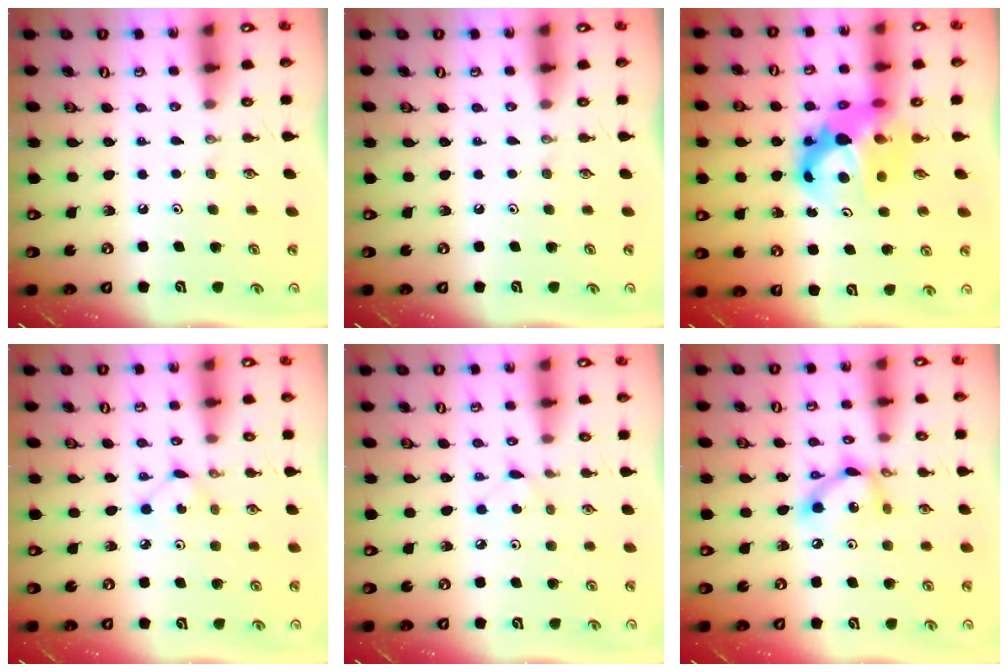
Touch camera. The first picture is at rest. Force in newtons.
{"total": 0.0}
{"total": 9.2, "press": 9.1, "slide": 0.8}
{"total": 2.9, "press": 2.9, "slide": 0.4}
{"total": 2.7, "press": 2.7, "slide": 0.4}
{"total": 9.7, "press": 9.7, "slide": 0.6}